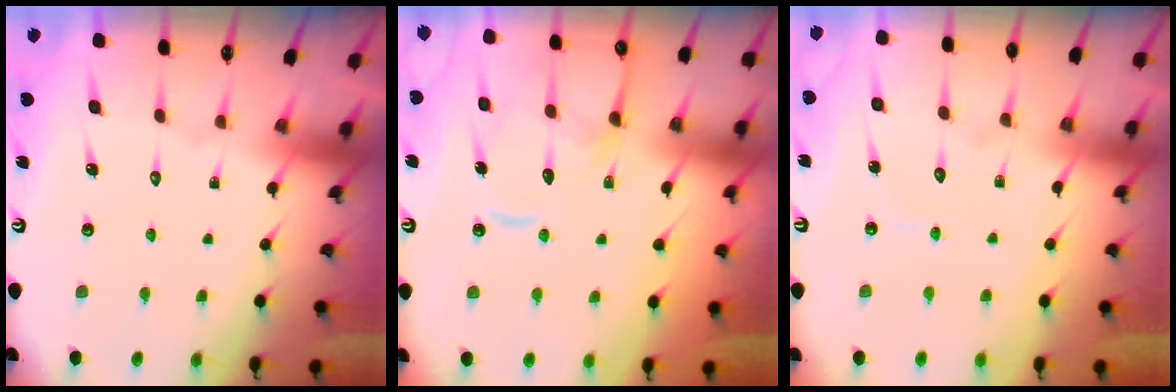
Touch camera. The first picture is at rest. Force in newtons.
{"total": 12.1, "press": 12.0, "slide": 1.3}
{"total": 4.3, "press": 4.3, "slide": 0.3}